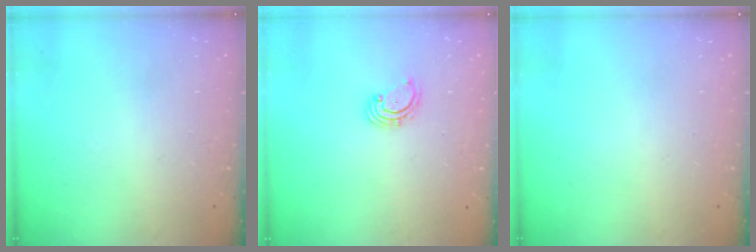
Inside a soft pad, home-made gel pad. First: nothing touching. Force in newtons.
{"total": 2.2, "press": 2.1, "slide": 0.7}
{"total": 0.0}